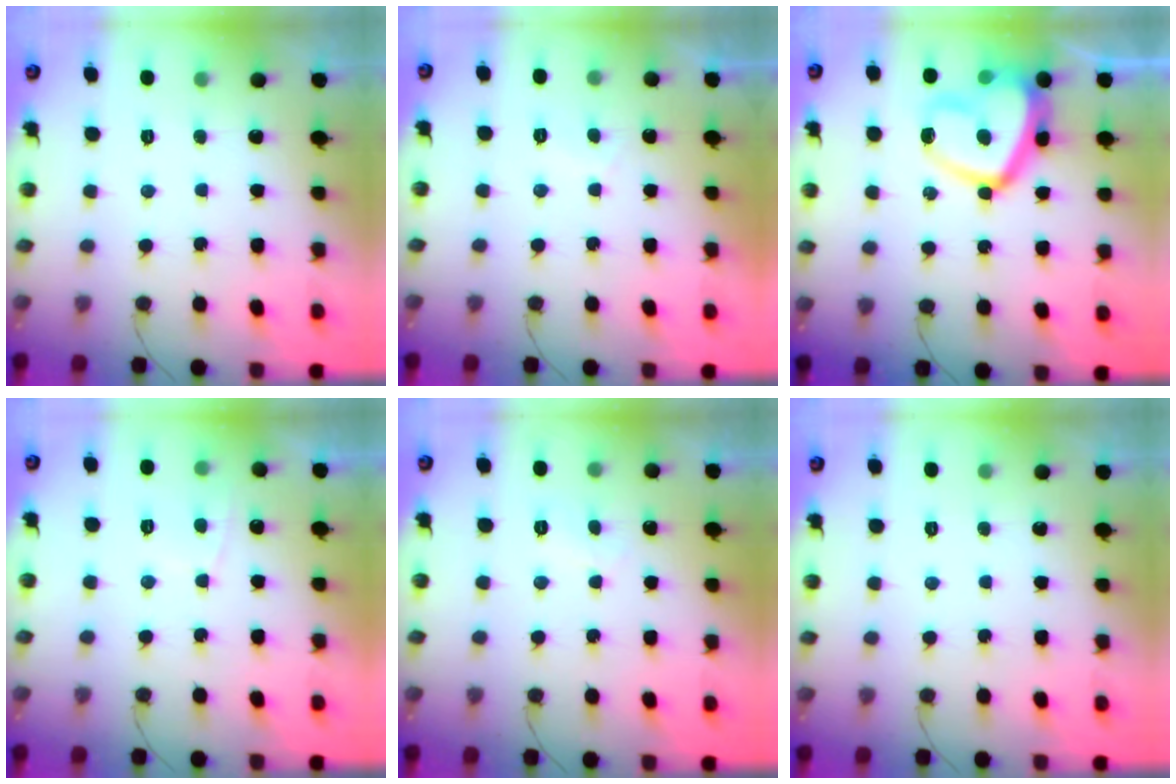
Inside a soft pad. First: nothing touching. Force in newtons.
{"total": 1.7, "press": 1.6, "slide": 0.7}
{"total": 15.8, "press": 15.7, "slide": 1.6}
{"total": 2.5, "press": 2.4, "slide": 0.6}
{"total": 2.1, "press": 2.1, "slide": 0.3}
{"total": 0.0}